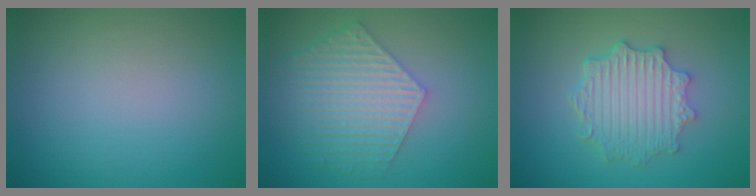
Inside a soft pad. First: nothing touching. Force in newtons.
{"total": 5.9, "press": 4.4, "slide": 4.0}
{"total": 4.6, "press": 3.8, "slide": 2.6}